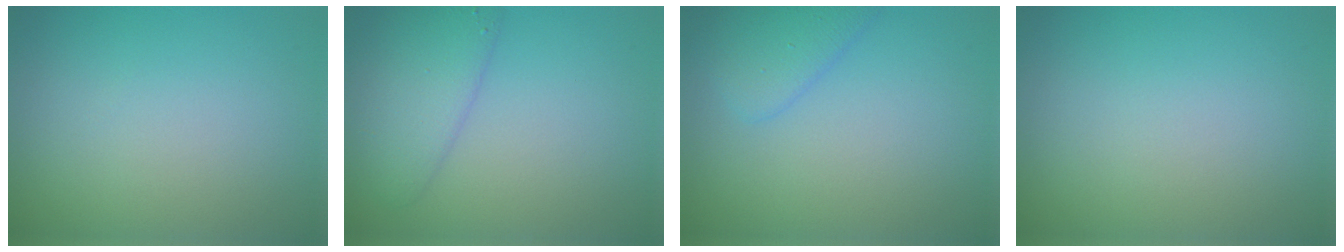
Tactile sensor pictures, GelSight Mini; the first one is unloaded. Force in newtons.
{"total": 3.4, "press": 3.4, "slide": 0.2}
{"total": 2.4, "press": 2.4, "slide": 0.1}
{"total": 0.0}